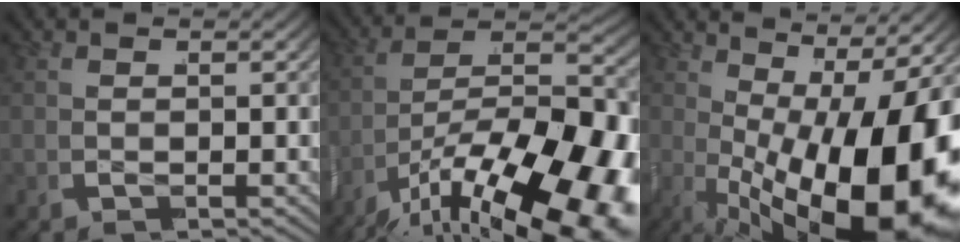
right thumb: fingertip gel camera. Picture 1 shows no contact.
{"total": 19.9, "force": [-4.3, 12.3, 15.1], "torque": [-0.267, -0.064, -0.038]}
{"total": 19.3, "force": [-3.1, 11.1, 15.5], "torque": [-0.264, -0.058, -0.012]}